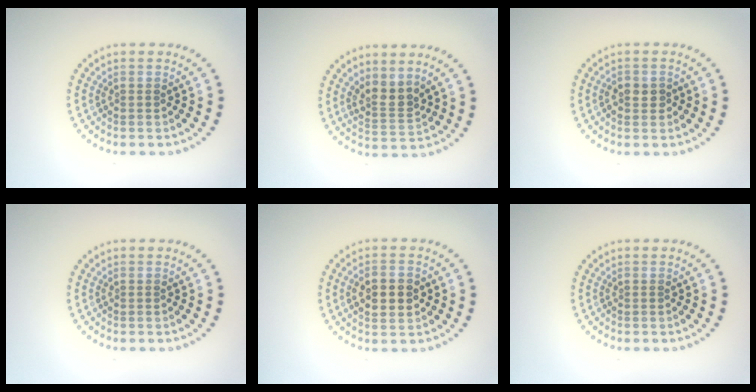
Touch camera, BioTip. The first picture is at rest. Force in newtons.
{"total": 2.6, "press": 2.0, "slide": 1.6}
{"total": 1.8, "press": 1.8, "slide": 0.4}
{"total": 0.0}
{"total": 4.0, "press": 4.0, "slide": 0.2}
{"total": 0.0}